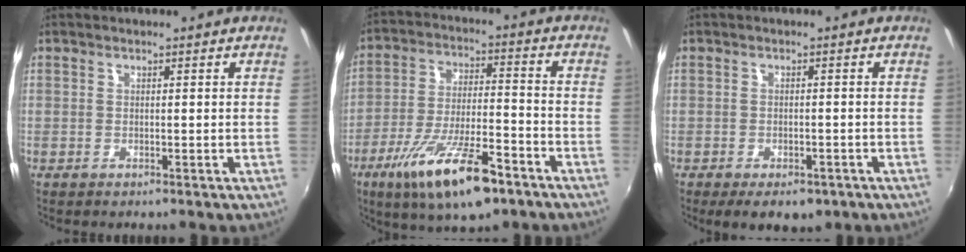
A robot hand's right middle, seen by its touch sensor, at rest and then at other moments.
{"total": 16.8, "force": [-10.1, 4.8, 12.5], "torque": [-0.239, -0.031, -0.175]}
{"total": 6.8, "force": [-4.4, 3.2, 4.0], "torque": [-0.084, -0.022, -0.062]}